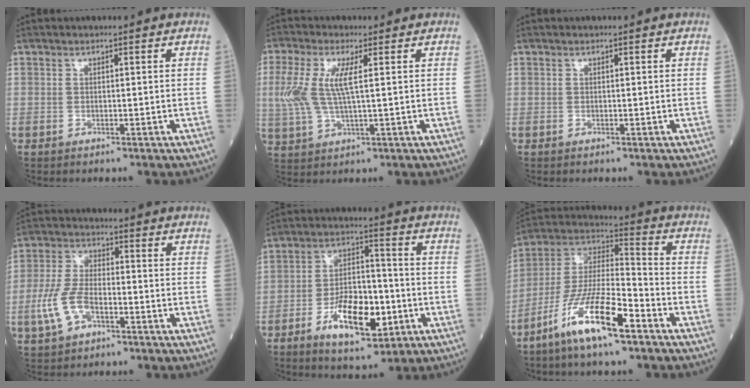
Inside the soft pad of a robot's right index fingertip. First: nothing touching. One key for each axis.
{"total": 7.6, "fx": 1.4, "fy": 2.0, "fz": 7.2, "tx": -0.182, "ty": 0.005, "tz": 0.030}
{"total": 0.0}
{"total": 7.8, "fx": -2.9, "fy": 3.9, "fz": 6.1, "tx": -0.145, "ty": 0.006, "tz": -0.056}
{"total": 11.7, "fx": -4.4, "fy": 5.0, "fz": 9.6, "tx": -0.175, "ty": 0.006, "tz": -0.070}
{"total": 14.1, "fx": -8.0, "fy": 2.3, "fz": 11.3, "tx": -0.228, "ty": -0.014, "tz": -0.154}